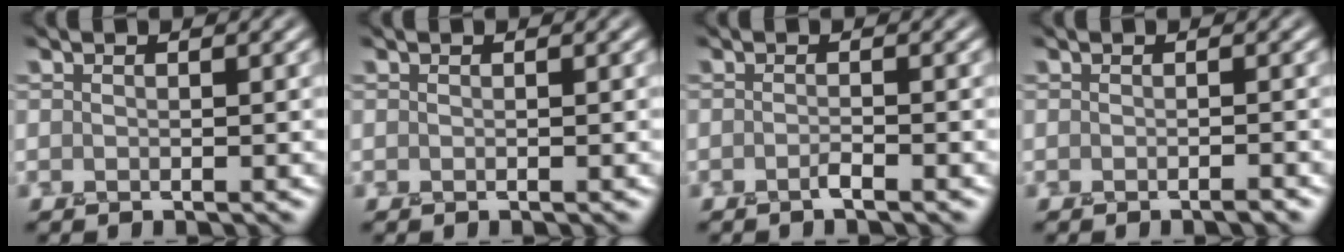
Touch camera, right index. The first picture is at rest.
{"total": 0.0}
{"total": 0.8, "force": [-0.6, 0.1, 0.5], "torque": [-0.005, 0.006, -0.015]}
{"total": 1.0, "force": [-0.7, 0.2, 0.6], "torque": [-0.003, -0.001, -0.016]}